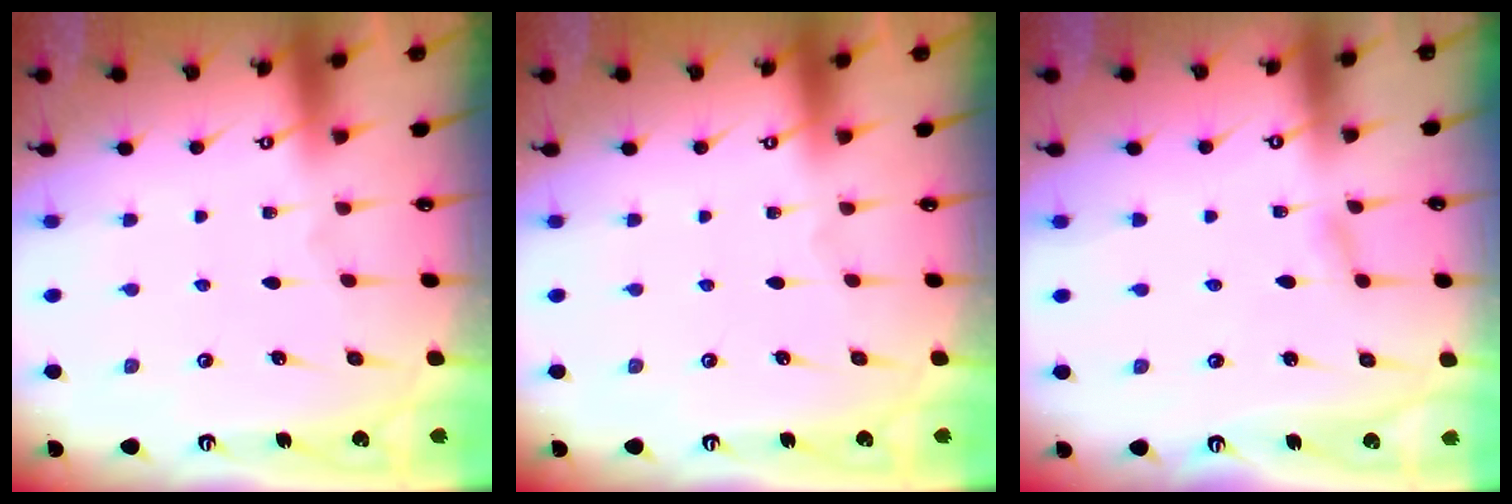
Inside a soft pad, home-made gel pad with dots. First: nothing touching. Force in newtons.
{"total": 0.0}
{"total": 2.1, "press": 2.0, "slide": 0.2}